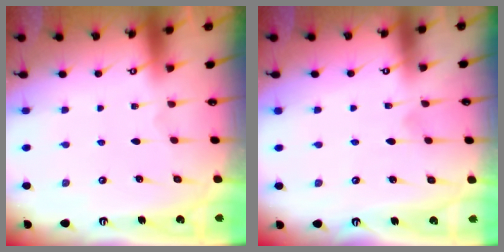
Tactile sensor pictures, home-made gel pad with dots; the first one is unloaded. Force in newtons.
{"total": 3.8, "press": 3.8, "slide": 0.4}